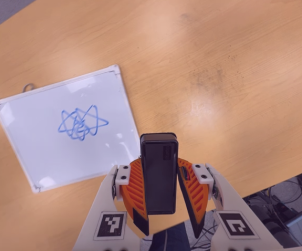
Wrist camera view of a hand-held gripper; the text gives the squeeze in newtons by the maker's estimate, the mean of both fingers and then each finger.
{"total": 6.1, "left": 5.7, "right": 6.5}